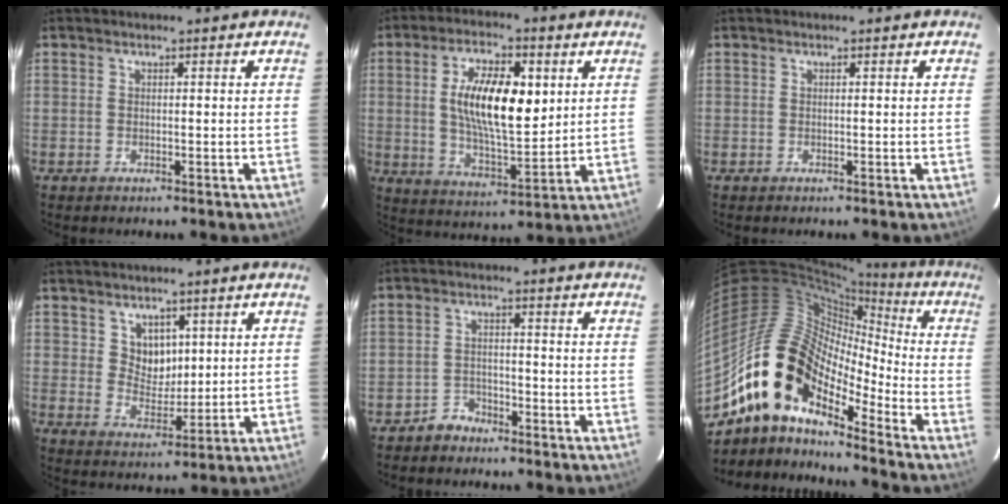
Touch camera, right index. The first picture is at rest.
{"total": 14.5, "force": [3.2, 5.7, 13.0], "torque": [-0.233, 0.004, 0.059]}
{"total": 0.0}
{"total": 5.5, "force": [2.5, 4.4, 2.1], "torque": [-0.030, 0.001, 0.052]}
{"total": 3.6, "force": [-3.0, 2.1, 0.1], "torque": [-0.009, 0.014, -0.054]}
{"total": 17.7, "force": [-11.1, 8.1, 11.2], "torque": [-0.190, -0.008, -0.226]}